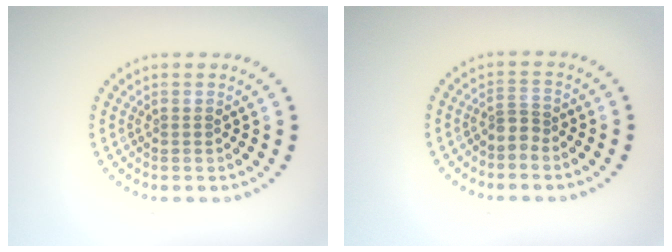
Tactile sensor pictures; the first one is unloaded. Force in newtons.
{"total": 1.3, "press": 0.8, "slide": 1.0}